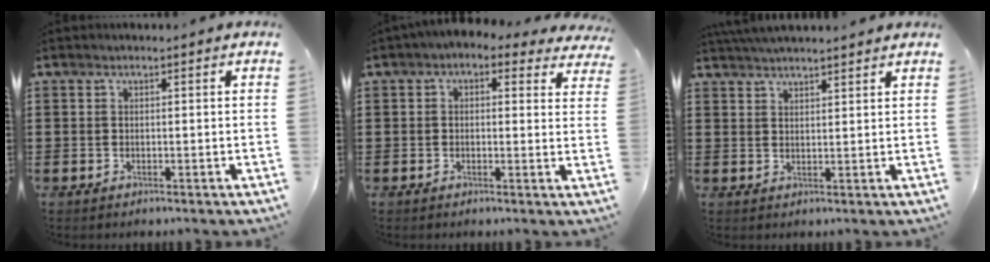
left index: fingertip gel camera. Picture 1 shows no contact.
{"total": 2.1, "force": [1.1, 1.1, 1.4], "torque": [-0.032, 0.002, 0.018]}
{"total": 3.4, "force": [3.3, 0.1, 0.7], "torque": [-0.023, -0.003, 0.064]}